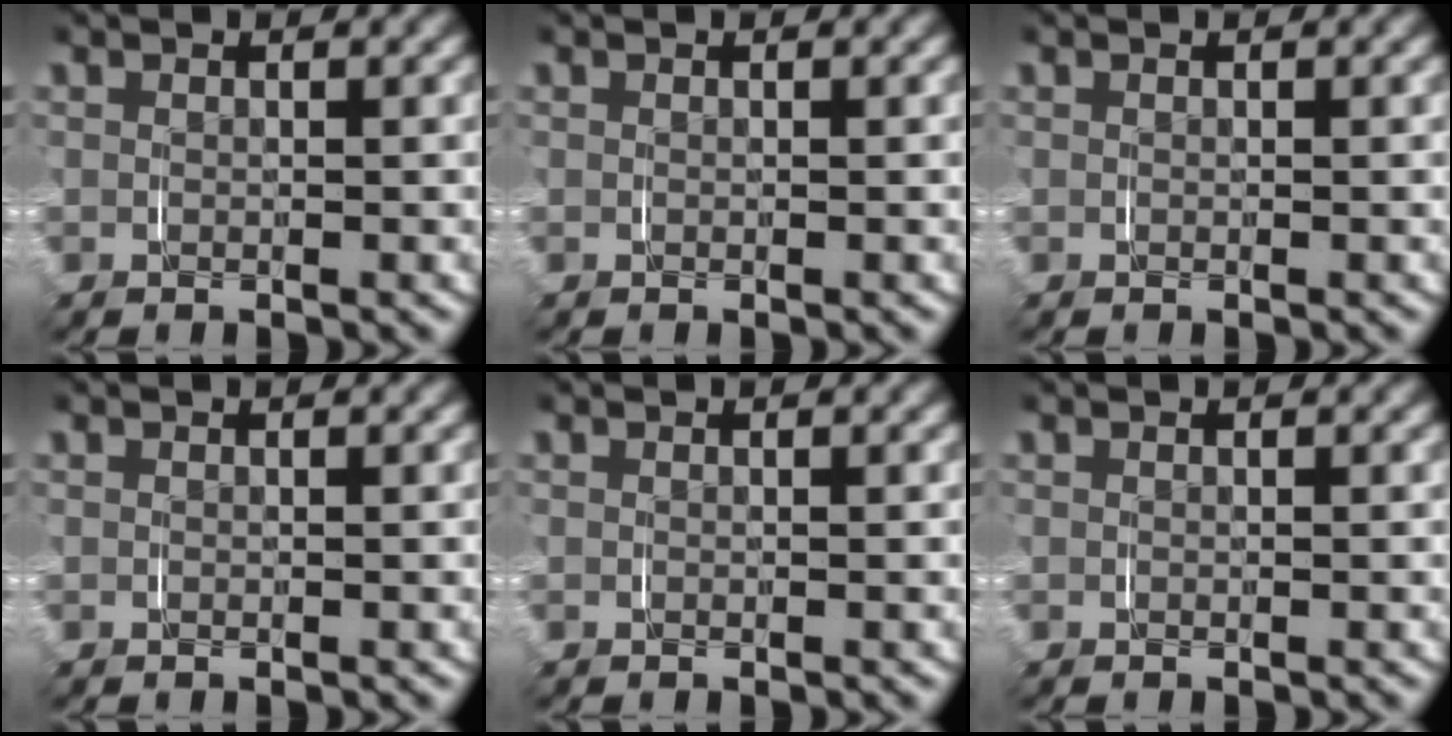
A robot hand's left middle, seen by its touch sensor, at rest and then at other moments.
{"total": 0.0}
{"total": 0.0}
{"total": 0.0}
{"total": 0.0}
{"total": 0.0}